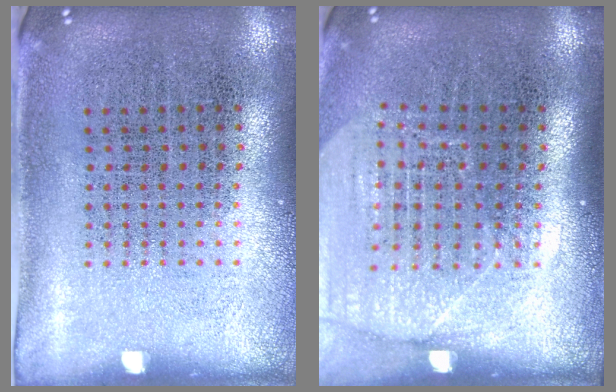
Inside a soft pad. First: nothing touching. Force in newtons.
{"total": 1.8, "press": 1.6, "slide": 0.8}